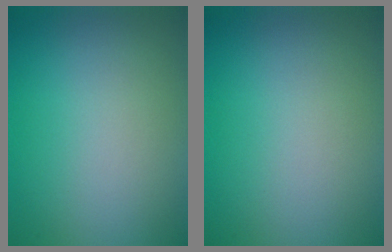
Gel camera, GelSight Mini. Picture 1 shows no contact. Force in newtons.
{"total": 0.0}